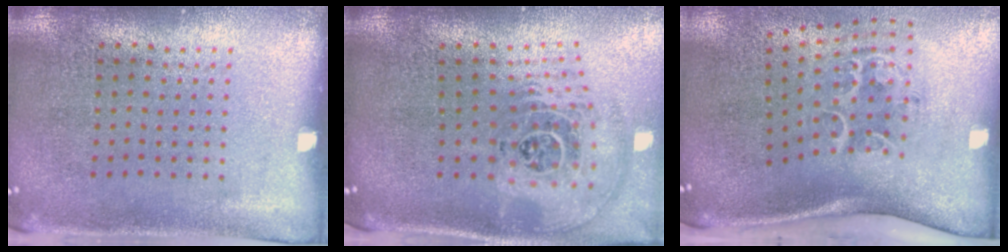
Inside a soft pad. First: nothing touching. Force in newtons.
{"total": 2.7, "press": 1.8, "slide": 2.0}
{"total": 2.1, "press": 1.3, "slide": 1.6}